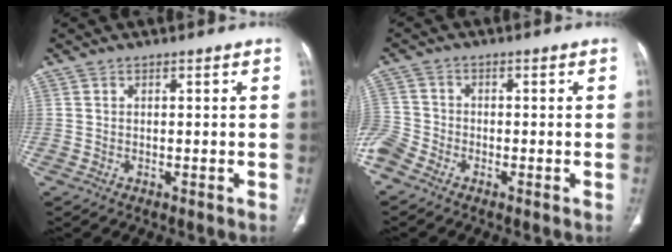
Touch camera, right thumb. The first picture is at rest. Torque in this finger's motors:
{"motor_torque": [1.28, 2.71, 1.72, -0.54, 0.56]}